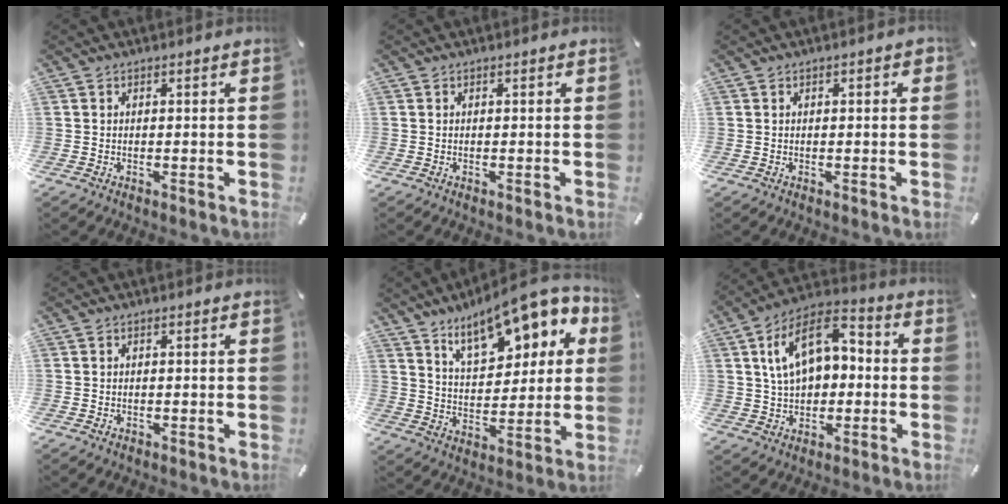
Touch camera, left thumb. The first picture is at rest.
{"total": 0.0}
{"total": 0.9, "force": [0.1, 0.5, 0.7], "torque": [-0.005, 0.001, -0.001]}
{"total": 0.5, "force": [-0.2, 0.4, 0.3], "torque": [-0.005, 0.001, -0.005]}
{"total": 17.1, "force": [11.3, 7.8, 10.3], "torque": [-0.168, -0.056, 0.194]}
{"total": 13.6, "force": [3.1, 9.6, 9.0], "torque": [-0.177, 0.003, 0.057]}